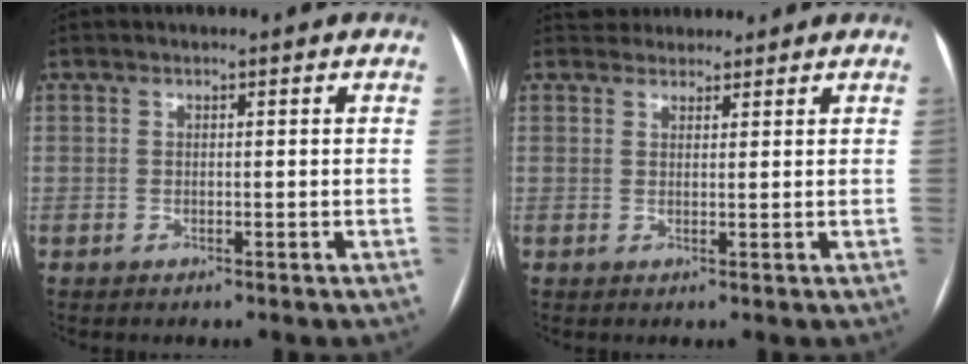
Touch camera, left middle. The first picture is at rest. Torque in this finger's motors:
{"motor_torque": [0.04, -0.03, 0.00, 0.00]}